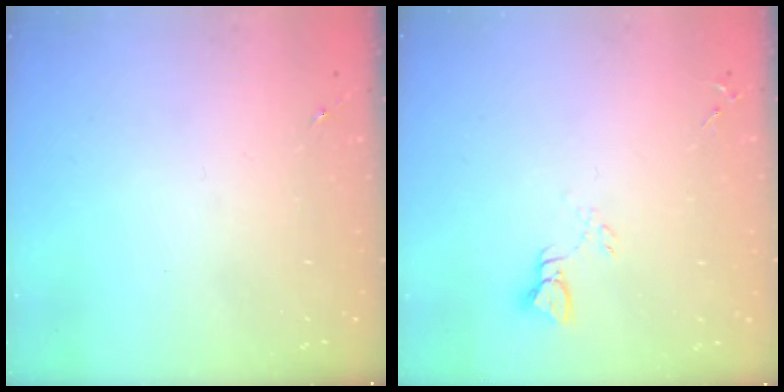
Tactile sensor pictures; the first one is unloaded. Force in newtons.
{"total": 2.8, "press": 2.8, "slide": 0.2}